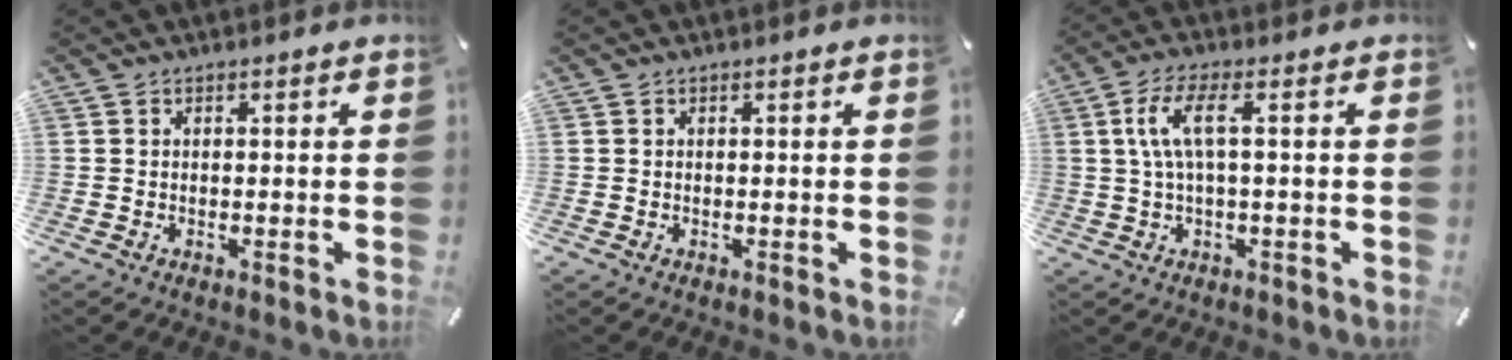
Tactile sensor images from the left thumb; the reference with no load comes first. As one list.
[{"total": 0.0}, {"total": 7.5, "force": [1.2, 2.0, 7.1], "torque": [-0.149, 0.000, 0.015]}]